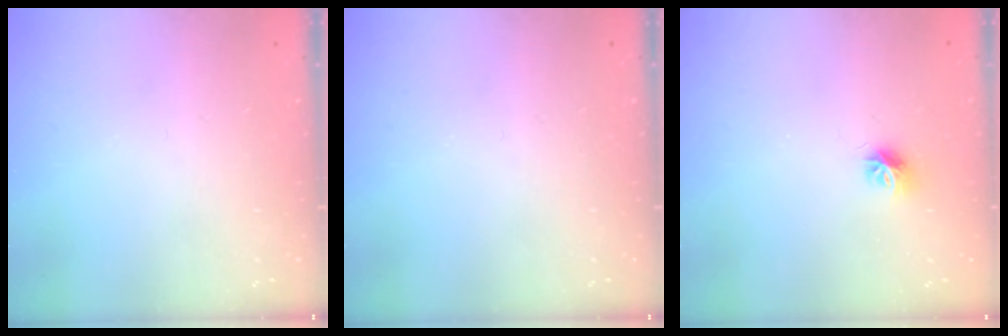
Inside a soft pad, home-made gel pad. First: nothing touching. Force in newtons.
{"total": 0.0}
{"total": 7.4, "press": 7.3, "slide": 0.6}